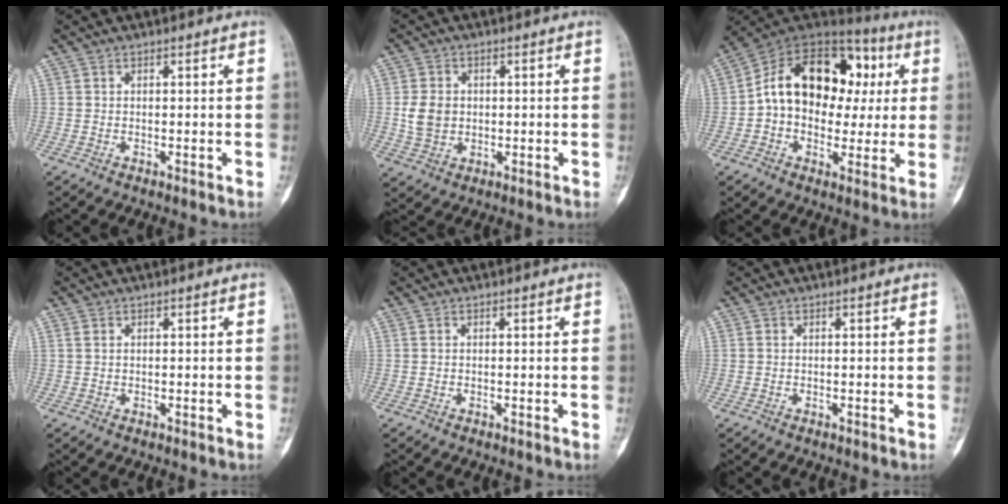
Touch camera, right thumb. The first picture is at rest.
{"total": 5.6, "force": [0.2, 4.6, 3.2], "torque": [-0.047, 0.000, 0.009]}
{"total": 20.7, "force": [2.2, 14.9, 14.2], "torque": [-0.183, 0.046, 0.030]}
{"total": 0.8, "force": [0.5, 0.5, 0.4], "torque": [-0.005, 0.004, 0.011]}
{"total": 0.0}
{"total": 0.0}